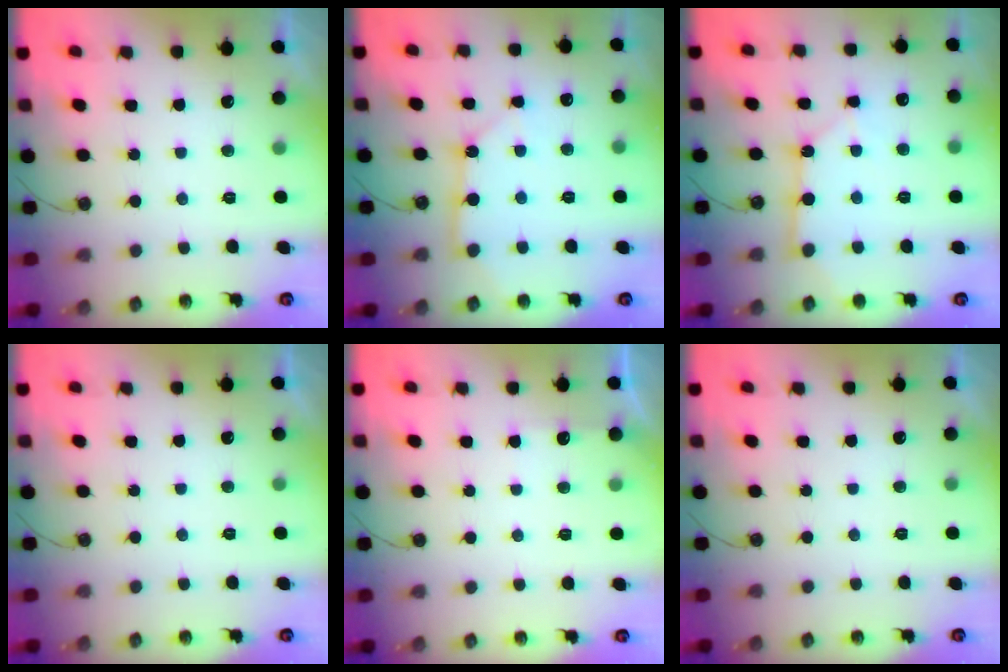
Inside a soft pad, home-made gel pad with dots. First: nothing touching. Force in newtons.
{"total": 7.6, "press": 7.5, "slide": 0.7}
{"total": 7.3, "press": 7.3, "slide": 0.7}
{"total": 0.0}
{"total": 3.2, "press": 3.2, "slide": 0.4}
{"total": 0.0}